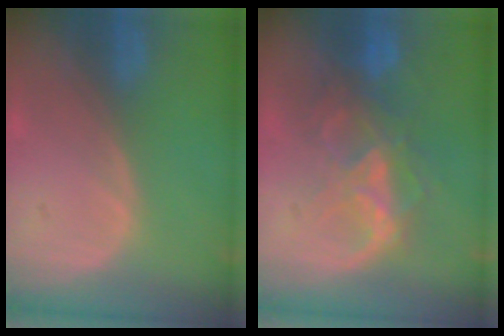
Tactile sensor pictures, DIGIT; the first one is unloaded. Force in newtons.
{"total": 8.6, "press": 7.5, "slide": 4.1}